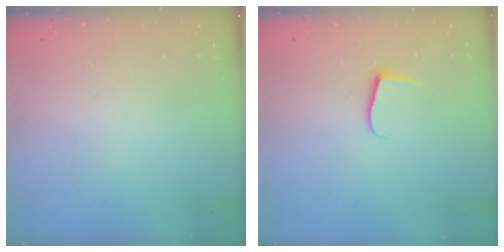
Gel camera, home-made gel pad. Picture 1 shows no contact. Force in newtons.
{"total": 5.5, "press": 5.5, "slide": 0.5}